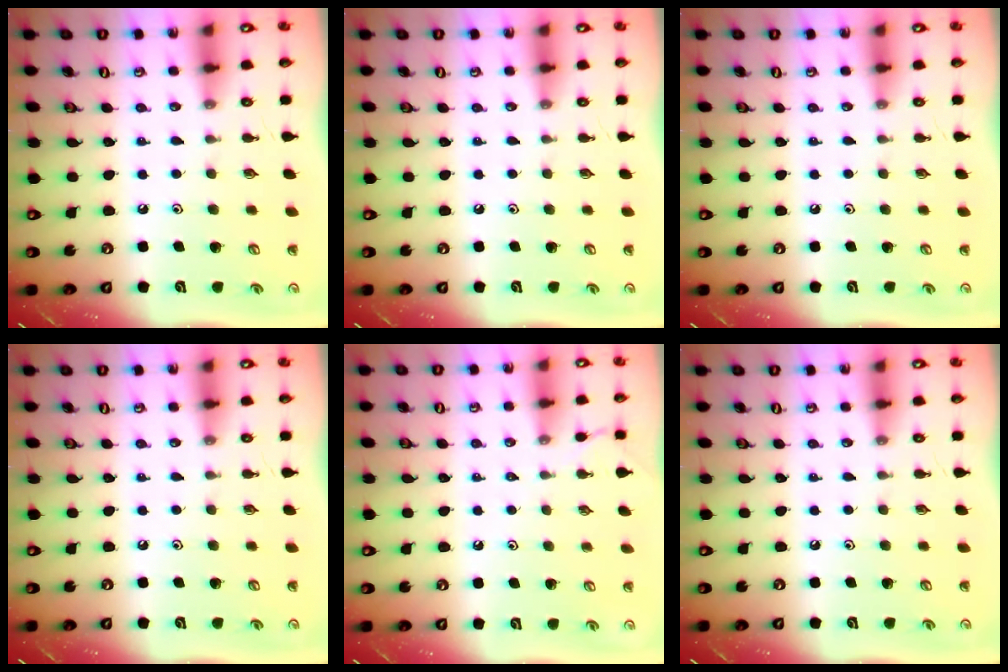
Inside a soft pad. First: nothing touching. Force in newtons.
{"total": 0.0}
{"total": 0.0}
{"total": 0.0}
{"total": 1.8, "press": 1.8, "slide": 0.3}
{"total": 0.0}